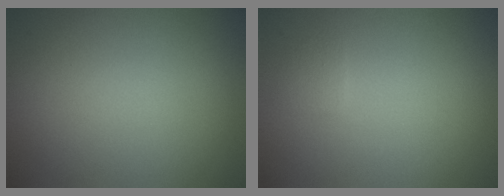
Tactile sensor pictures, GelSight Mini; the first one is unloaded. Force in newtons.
{"total": 0.8, "press": 0.8, "slide": 0.1}